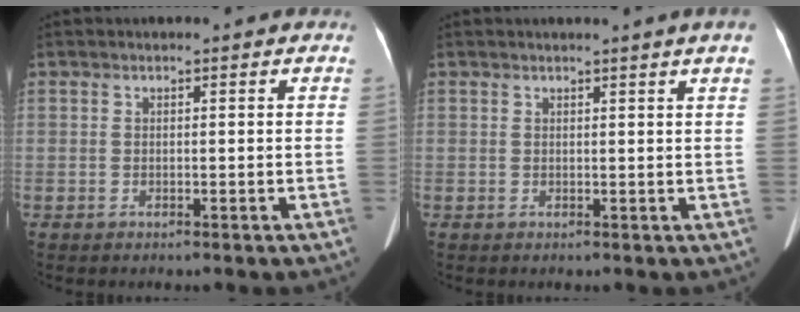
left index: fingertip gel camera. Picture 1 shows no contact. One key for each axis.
{"total": 2.8, "fx": 2.2, "fy": -0.8, "fz": 1.6, "tx": -0.020, "ty": -0.015, "tz": 0.015}